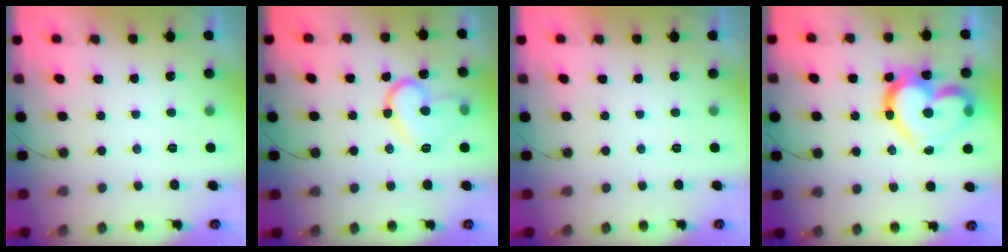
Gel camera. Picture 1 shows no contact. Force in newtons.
{"total": 13.7, "press": 13.6, "slide": 1.4}
{"total": 1.8, "press": 1.8, "slide": 0.0}
{"total": 21.2, "press": 21.1, "slide": 1.5}